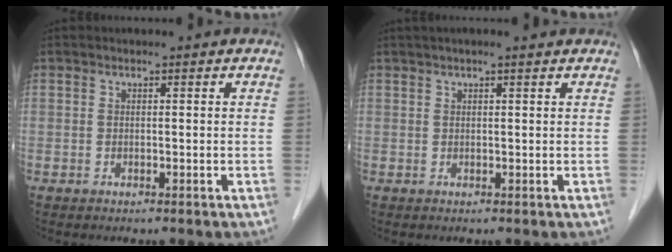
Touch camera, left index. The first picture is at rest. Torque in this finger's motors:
{"motor_torque": [0.45, -0.39, 0.07, 0.02]}